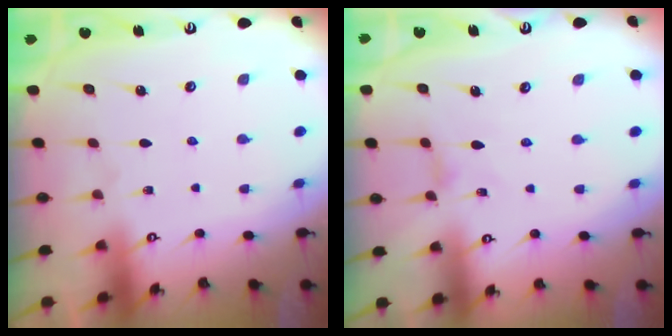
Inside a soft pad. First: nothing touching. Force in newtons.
{"total": 0.0}